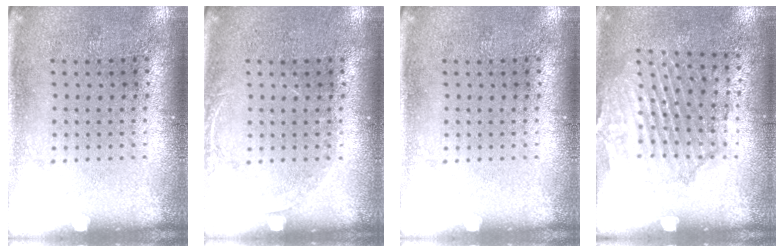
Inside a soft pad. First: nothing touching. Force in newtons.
{"total": 1.0, "press": 1.0, "slide": 0.2}
{"total": 0.0}
{"total": 1.6, "press": 1.5, "slide": 0.4}